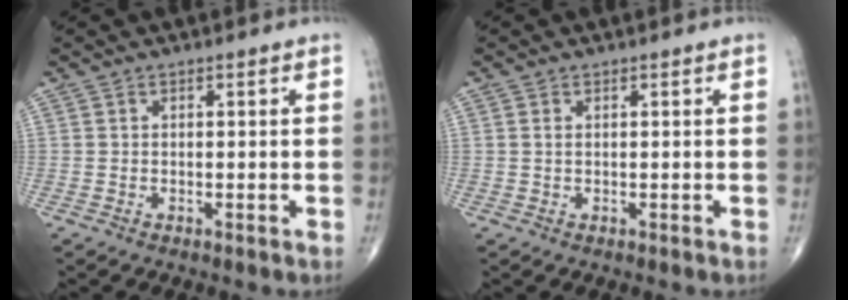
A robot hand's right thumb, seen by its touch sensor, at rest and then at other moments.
{"total": 0.6, "force": [0.2, 0.3, 0.5], "torque": [-0.013, 0.005, 0.005]}